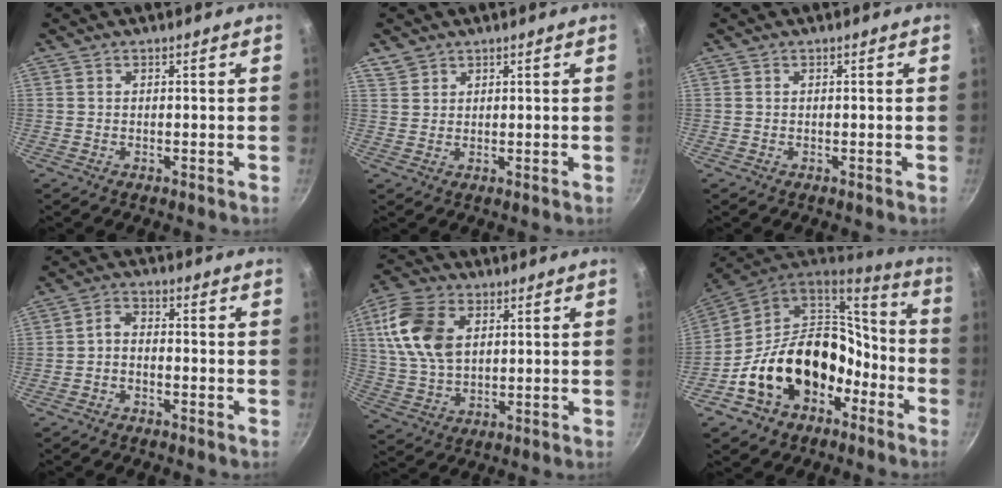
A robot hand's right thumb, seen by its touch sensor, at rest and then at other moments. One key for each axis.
{"total": 2.9, "fx": 2.0, "fy": 2.0, "fz": 0.5, "tx": 0.002, "ty": 0.002, "tz": 0.039}
{"total": 0.0}
{"total": 3.0, "fx": -1.7, "fy": 1.7, "fz": 1.8, "tx": -0.036, "ty": 0.023, "tz": -0.036}
{"total": 13.8, "fx": 3.9, "fy": 8.8, "fz": 9.8, "tx": -0.179, "ty": -0.003, "tz": 0.073}
{"total": 21.8, "fx": -6.5, "fy": 15.9, "fz": 13.5, "tx": -0.206, "ty": 0.077, "tz": -0.097}